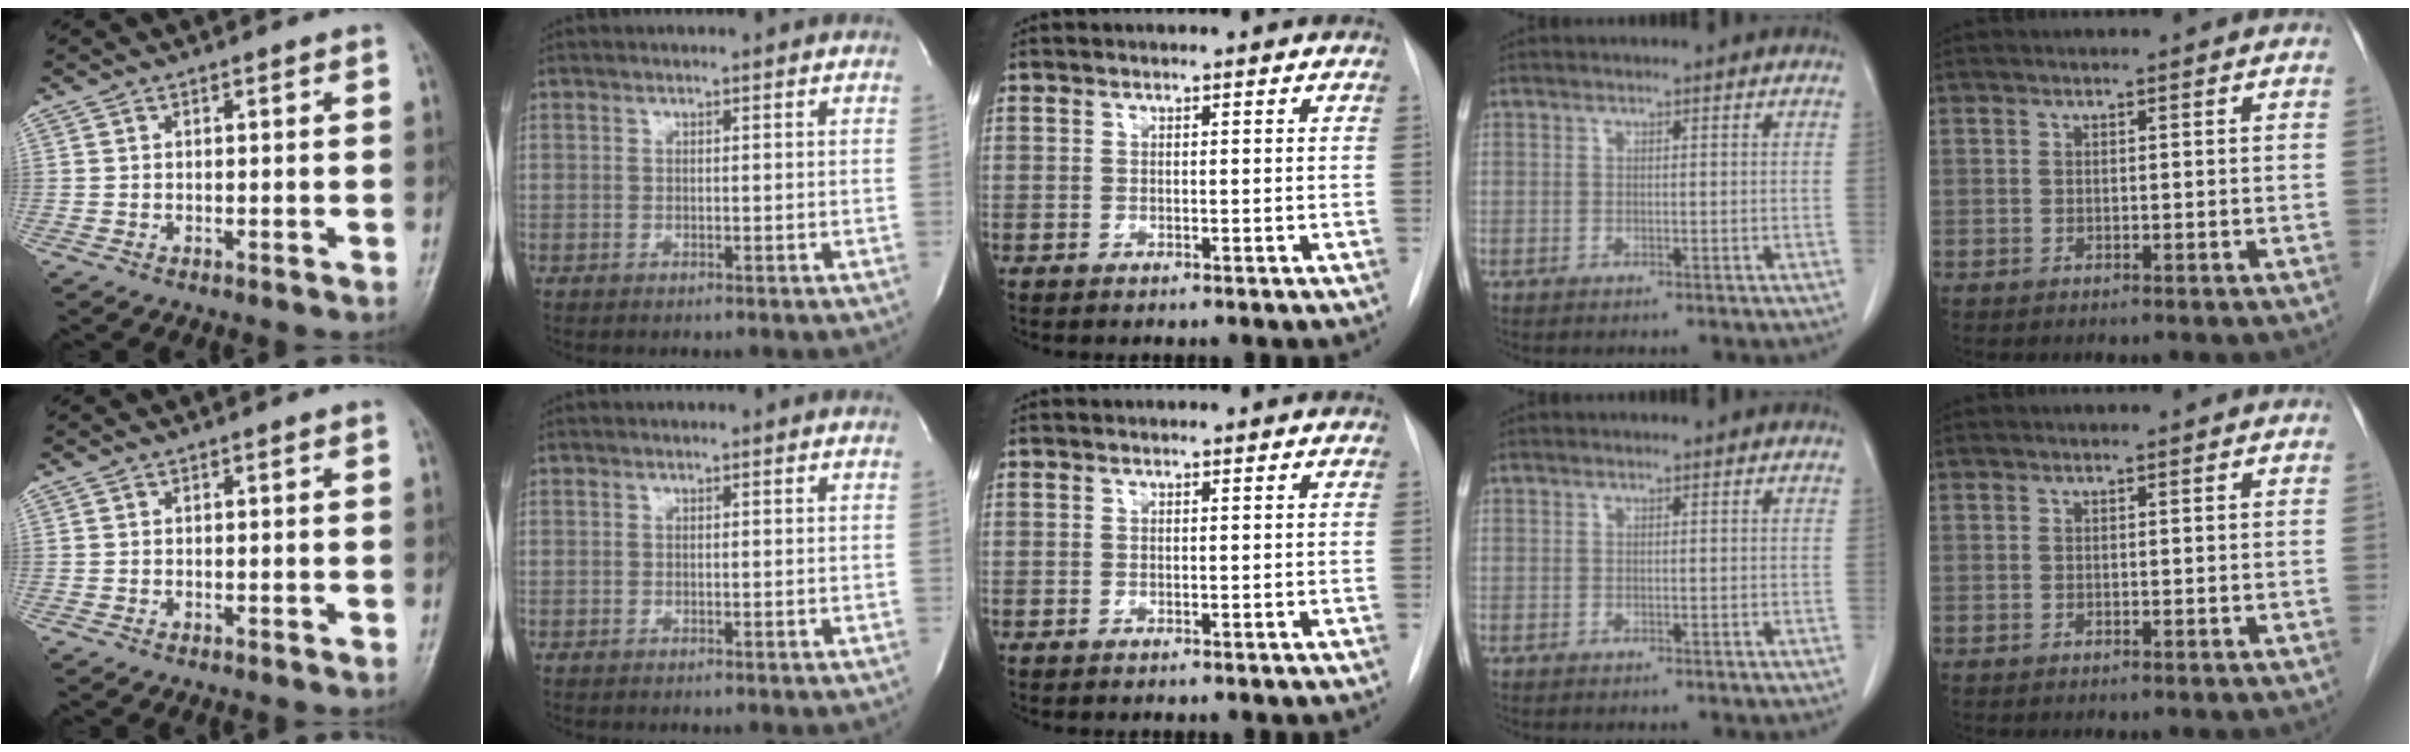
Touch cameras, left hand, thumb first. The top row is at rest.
{}